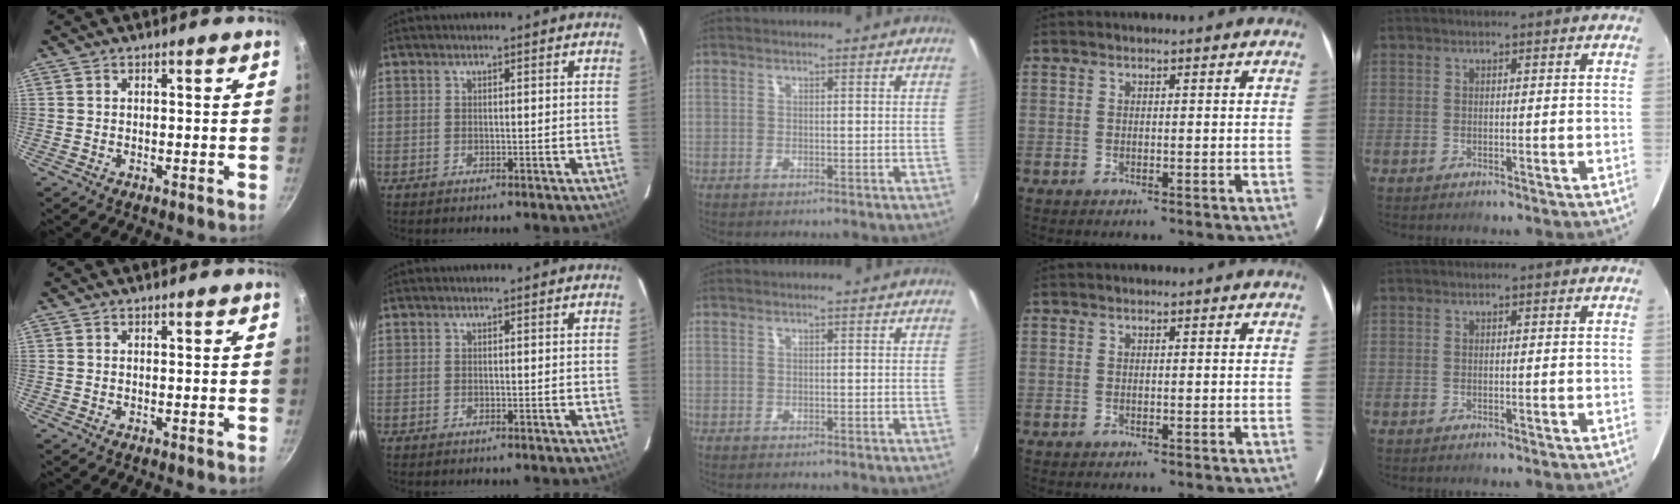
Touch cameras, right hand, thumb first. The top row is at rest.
{}